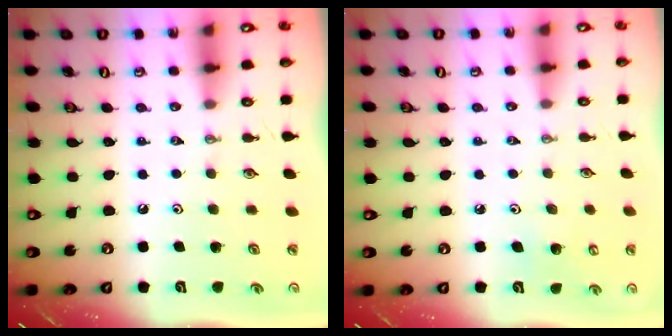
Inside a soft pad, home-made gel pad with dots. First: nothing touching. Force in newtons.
{"total": 5.5, "press": 5.4, "slide": 1.1}